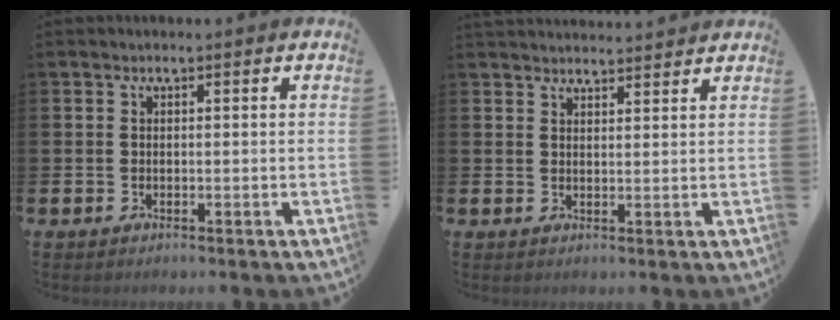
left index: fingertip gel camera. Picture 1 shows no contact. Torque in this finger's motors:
{"motor_torque": [0.76, -1.38, 0.00, -0.01]}